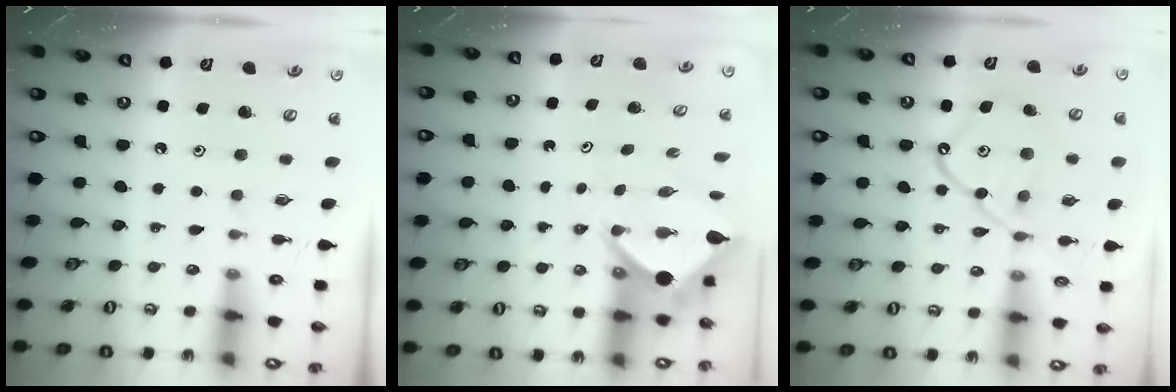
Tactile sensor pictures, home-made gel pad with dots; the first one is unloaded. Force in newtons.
{"total": 6.3, "press": 6.3, "slide": 0.5}
{"total": 13.8, "press": 13.7, "slide": 1.2}